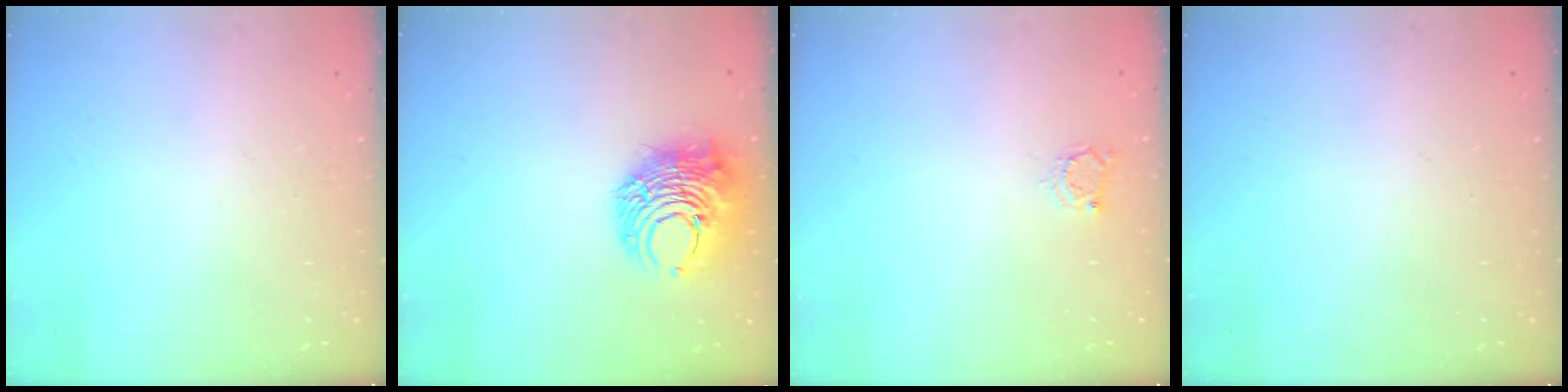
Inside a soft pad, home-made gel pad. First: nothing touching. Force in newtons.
{"total": 10.9, "press": 10.9, "slide": 1.2}
{"total": 2.9, "press": 2.9, "slide": 0.4}
{"total": 0.0}